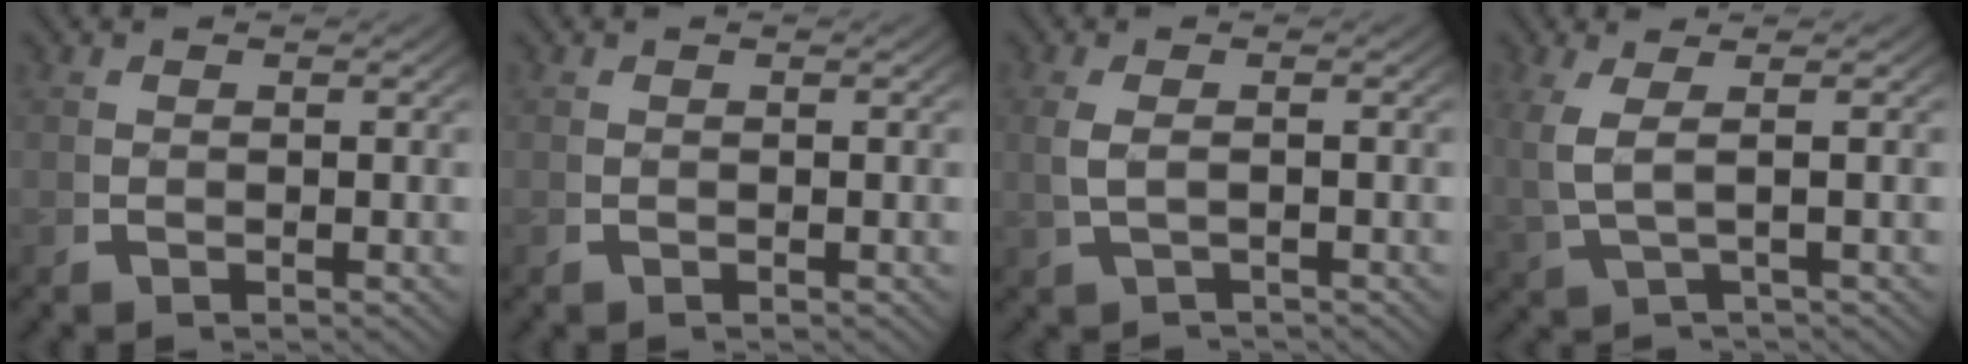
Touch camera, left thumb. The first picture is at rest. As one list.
[{"total": 0.0}, {"total": 2.1, "force": [-1.0, 0.9, 1.7], "torque": [-0.047, -0.007, -0.003]}, {"total": 3.2, "force": [0.3, 1.2, 3.0], "torque": [-0.083, -0.006, 0.022]}]